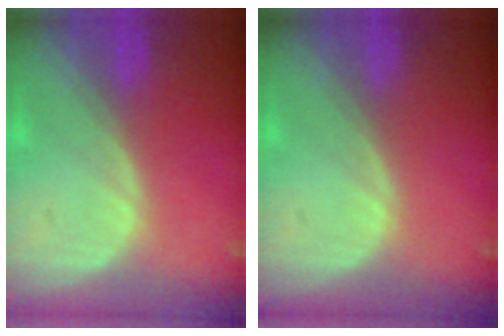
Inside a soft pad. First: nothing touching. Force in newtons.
{"total": 0.0}